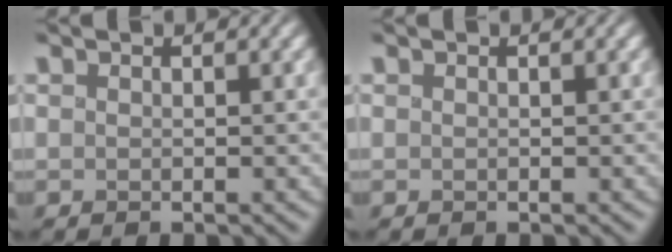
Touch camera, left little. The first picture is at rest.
{"total": 0.0}